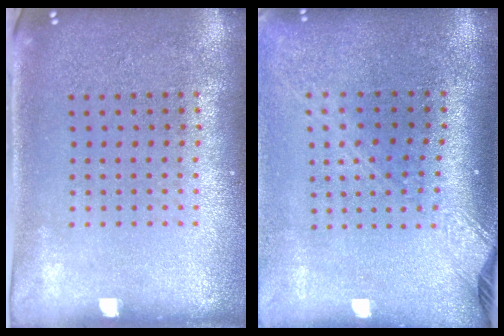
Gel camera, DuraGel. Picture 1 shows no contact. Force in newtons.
{"total": 2.2, "press": 1.7, "slide": 1.4}